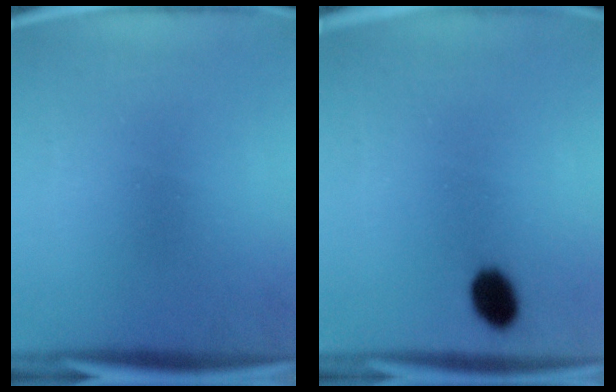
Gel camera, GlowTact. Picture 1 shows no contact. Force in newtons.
{"total": 5.2}